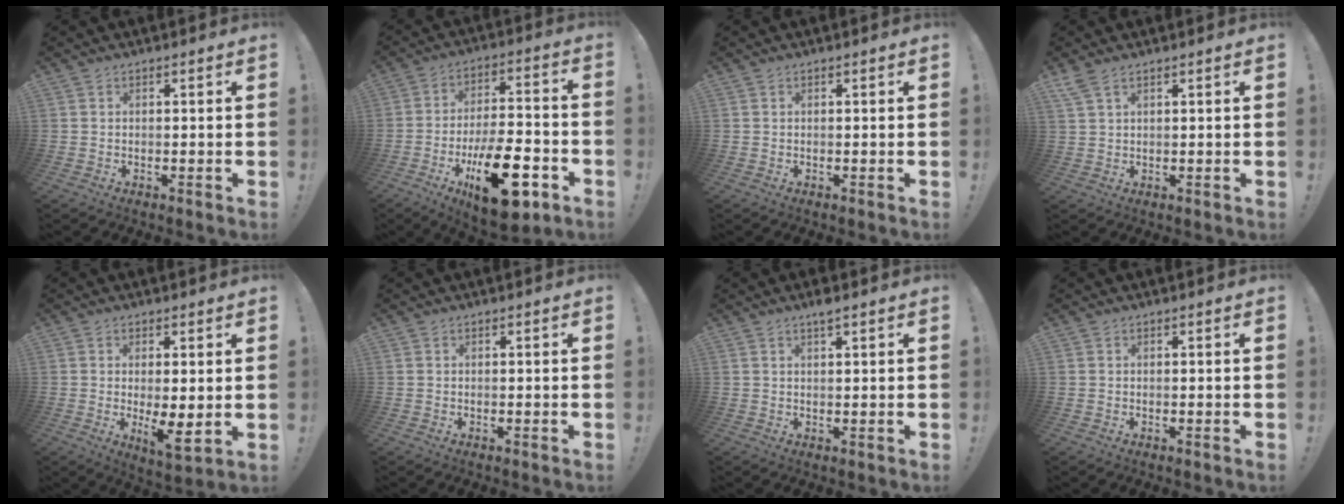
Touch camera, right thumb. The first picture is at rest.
{"total": 21.9, "force": [-9.6, 9.4, 17.2], "torque": [-0.274, 0.059, -0.142]}
{"total": 0.0}
{"total": 3.5, "force": [2.4, 1.3, 2.1], "torque": [-0.045, -0.004, 0.047]}
{"total": 7.6, "force": [-0.2, 2.1, 7.3], "torque": [-0.102, -0.022, 0.000]}
{"total": 0.0}
{"total": 2.6, "force": [1.8, -0.1, 1.8], "torque": [-0.025, -0.007, 0.028]}
{"total": 0.0}